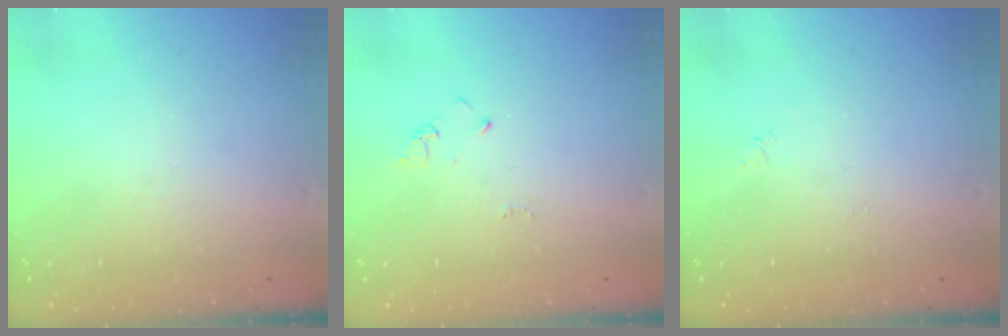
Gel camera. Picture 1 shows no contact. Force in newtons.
{"total": 2.9, "press": 2.9, "slide": 0.3}
{"total": 3.3, "press": 3.3, "slide": 0.5}